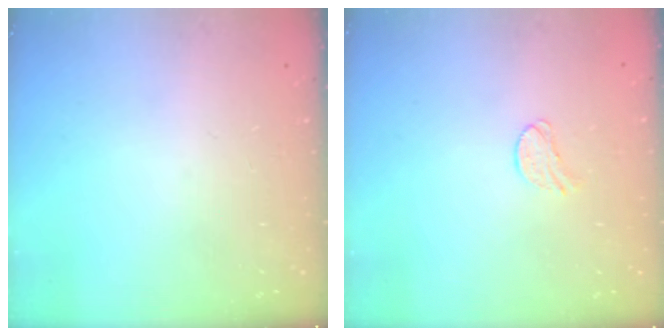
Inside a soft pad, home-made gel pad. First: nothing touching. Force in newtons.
{"total": 6.3, "press": 6.3, "slide": 0.5}